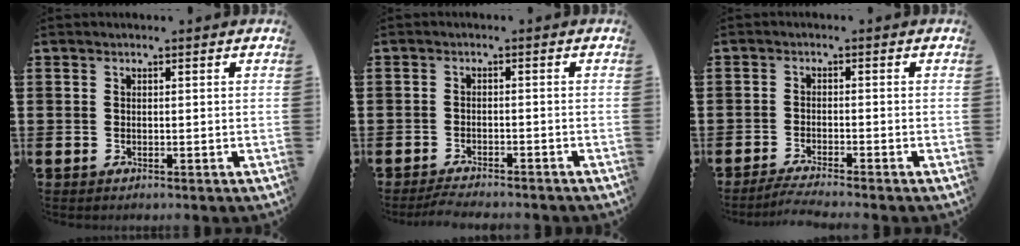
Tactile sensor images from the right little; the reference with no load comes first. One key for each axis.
{"total": 1.9, "fx": -1.9, "fy": 0.1, "fz": 0.4, "tx": -0.009, "ty": 0.006, "tz": -0.038}
{"total": 2.0, "fx": -1.8, "fy": -0.2, "fz": 0.8, "tx": -0.013, "ty": 0.003, "tz": -0.035}